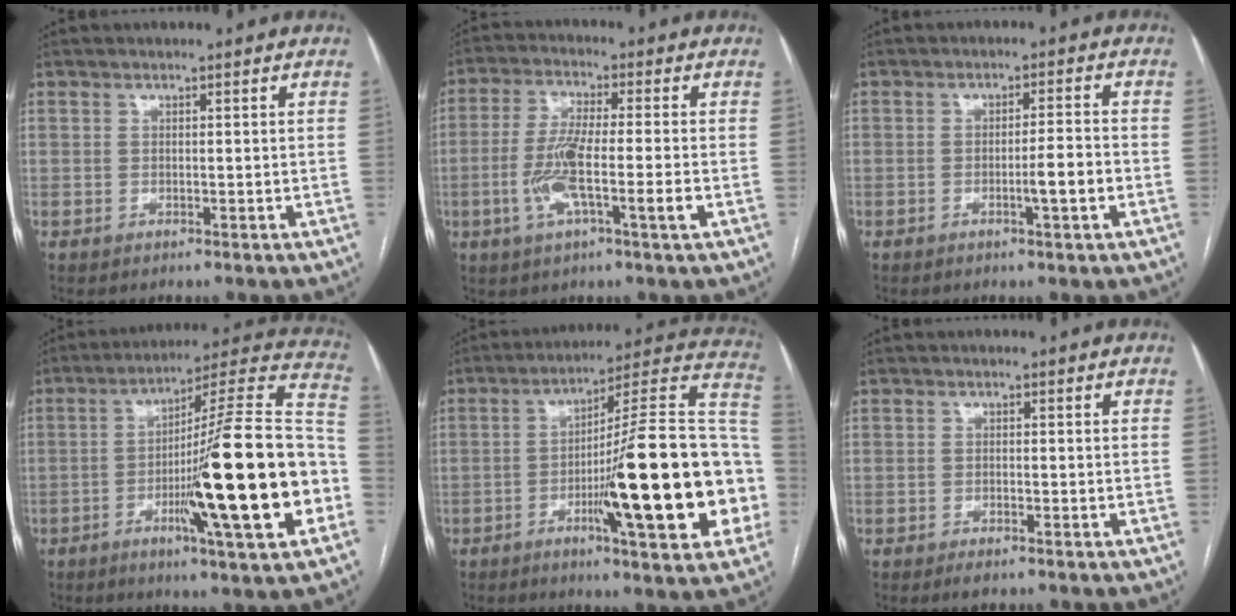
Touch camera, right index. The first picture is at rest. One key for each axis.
{"total": 9.2, "fx": -2.5, "fy": 0.6, "fz": 8.9, "tx": -0.175, "ty": -0.002, "tz": -0.050}
{"total": 4.4, "fx": -1.5, "fy": 0.0, "fz": 4.1, "tx": -0.061, "ty": -0.002, "tz": -0.024}
{"total": 25.2, "fx": -6.3, "fy": 0.4, "fz": 24.4, "tx": -0.326, "ty": -0.005, "tz": -0.107}
{"total": 25.6, "fx": -5.7, "fy": 2.4, "fz": 24.8, "tx": -0.293, "ty": 0.012, "tz": -0.087}
{"total": 1.8, "fx": -1.3, "fy": 0.4, "fz": 1.2, "tx": -0.018, "ty": -0.001, "tz": -0.018}